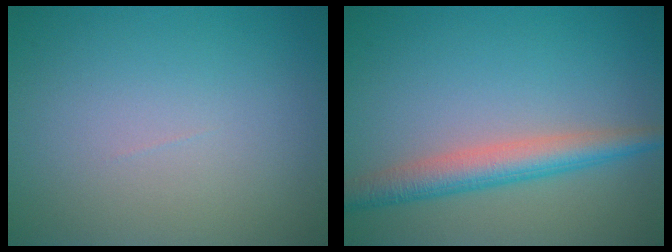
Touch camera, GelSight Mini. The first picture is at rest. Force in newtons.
{"total": 4.2, "press": 4.2, "slide": 0.1}